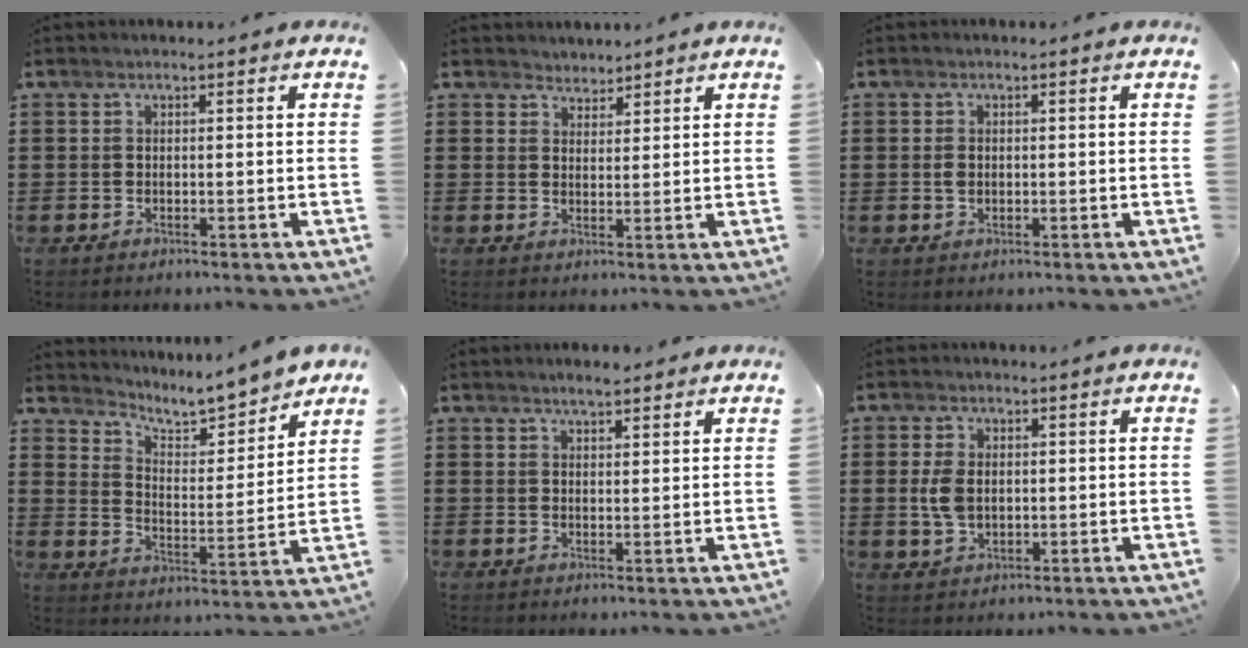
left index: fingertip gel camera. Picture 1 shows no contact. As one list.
[{"total": 2.3, "force": [2.0, 0.8, -0.5], "torque": [0.002, 0.003, 0.040]}, {"total": 1.3, "force": [0.0, 0.9, 0.9], "torque": [-0.021, 0.005, -0.001]}, {"total": 5.6, "force": [5.4, 0.6, 1.2], "torque": [-0.044, -0.045, 0.089]}, {"total": 2.2, "force": [1.9, 0.4, 0.9], "torque": [-0.020, 0.005, 0.036]}, {"total": 4.5, "force": [0.4, 2.9, 3.4], "torque": [-0.094, 0.002, -0.001]}]